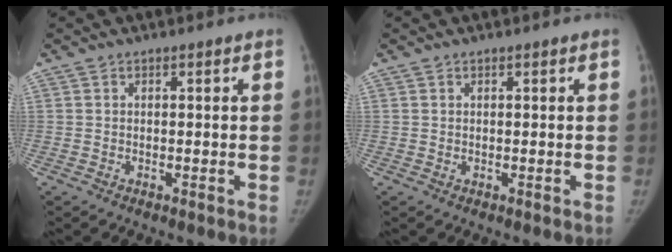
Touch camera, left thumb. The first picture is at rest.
{"total": 0.0}